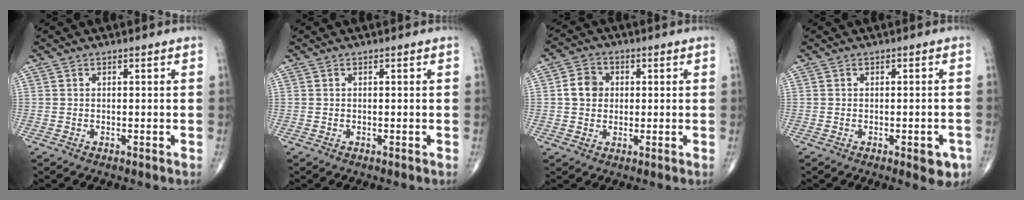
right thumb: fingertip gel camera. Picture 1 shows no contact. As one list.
[{"total": 0.0}, {"total": 5.4, "force": [0.6, 4.7, 2.7], "torque": [-0.033, 0.008, 0.004]}, {"total": 4.1, "force": [-1.8, 1.8, 3.2], "torque": [-0.022, 0.004, -0.018]}]